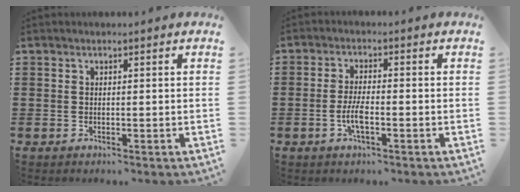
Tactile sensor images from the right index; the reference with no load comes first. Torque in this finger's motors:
{"motor_torque": [2.14, 0.00, 0.33, 0.04]}